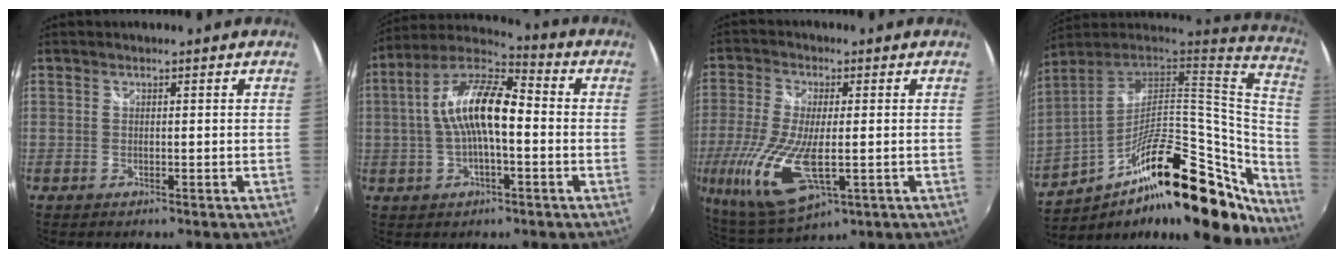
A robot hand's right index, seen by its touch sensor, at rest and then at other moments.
{"total": 13.6, "force": [-0.6, 5.0, 12.6], "torque": [-0.241, 0.020, -0.018]}
{"total": 17.9, "force": [-4.5, 7.3, 15.8], "torque": [-0.347, -0.044, -0.075]}
{"total": 31.2, "force": [-16.3, 11.3, 24.0], "torque": [-0.369, -0.017, -0.251]}